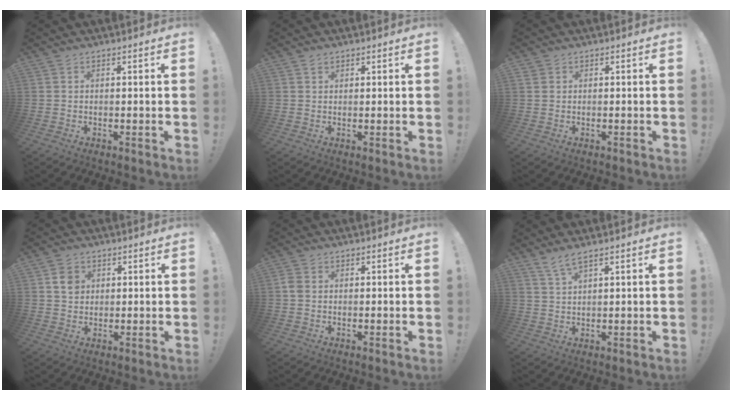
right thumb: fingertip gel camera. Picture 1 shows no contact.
{"total": 1.0, "force": [0.8, 0.5, 0.3], "torque": [-0.001, -0.003, 0.015]}
{"total": 1.4, "force": [0.4, 1.3, 0.4], "torque": [-0.015, 0.004, 0.008]}
{"total": 5.3, "force": [1.6, 4.7, 1.9], "torque": [-0.009, -0.003, 0.027]}
{"total": 2.5, "force": [0.1, 1.9, 1.7], "torque": [-0.038, 0.005, 0.001]}
{"total": 3.9, "force": [2.9, 0.1, 2.6], "torque": [-0.058, -0.011, 0.053]}